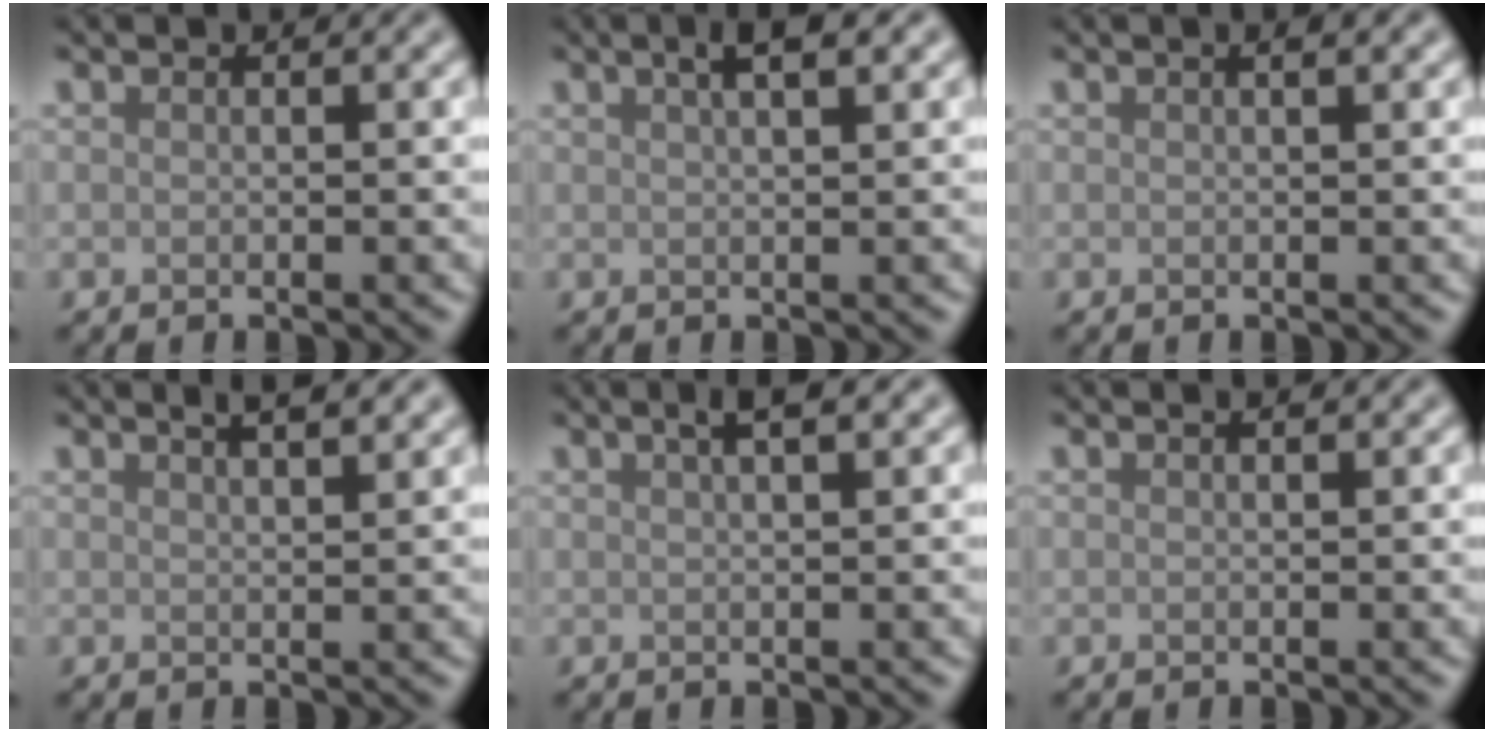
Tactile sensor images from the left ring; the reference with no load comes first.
{"total": 2.6, "force": [1.4, 0.6, 2.1], "torque": [-0.025, 0.007, 0.020]}
{"total": 1.3, "force": [0.6, 0.3, 1.0], "torque": [-0.015, 0.002, 0.005]}
{"total": 3.9, "force": [2.5, 1.4, 2.6], "torque": [-0.006, 0.017, 0.008]}
{"total": 2.3, "force": [1.2, 0.5, 1.9], "torque": [-0.023, 0.007, 0.015]}
{"total": 0.6, "force": [0.4, 0.1, 0.4], "torque": [-0.006, 0.003, 0.005]}